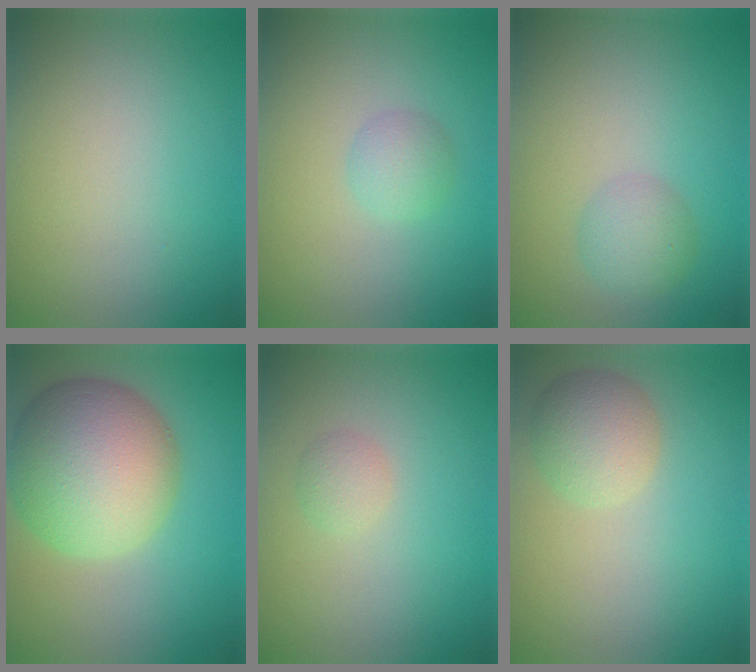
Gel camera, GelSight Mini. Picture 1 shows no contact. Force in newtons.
{"total": 1.8, "press": 1.8, "slide": 0.2}
{"total": 2.5, "press": 2.5, "slide": 0.1}
{"total": 10.4, "press": 10.4, "slide": 0.5}
{"total": 1.2, "press": 1.2, "slide": 0.1}
{"total": 3.4, "press": 3.4, "slide": 0.1}